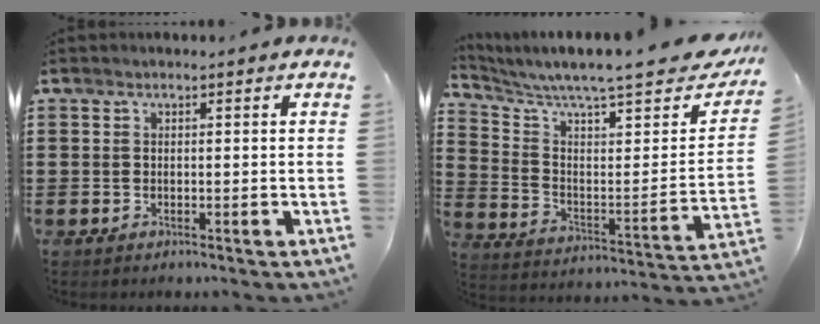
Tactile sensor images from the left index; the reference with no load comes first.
{"total": 7.7, "force": [6.4, 0.7, 4.3], "torque": [-0.096, -0.056, 0.100]}